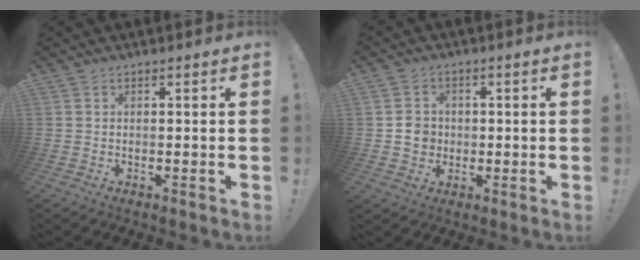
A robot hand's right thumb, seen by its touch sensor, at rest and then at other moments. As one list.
[{"total": 5.7, "force": [0.0, 5.4, 1.9], "torque": [-0.018, 0.007, 0.001]}]